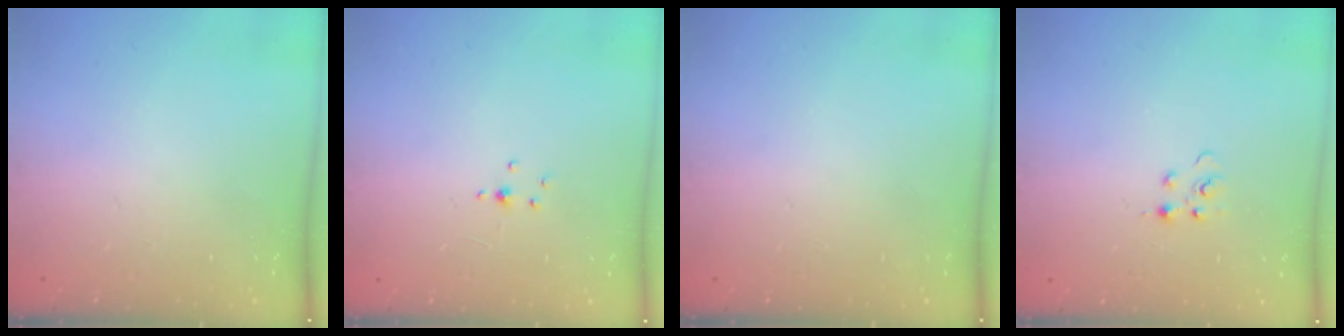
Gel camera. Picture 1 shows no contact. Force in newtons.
{"total": 1.8, "press": 1.8, "slide": 0.2}
{"total": 0.0}
{"total": 3.8, "press": 3.7, "slide": 0.4}